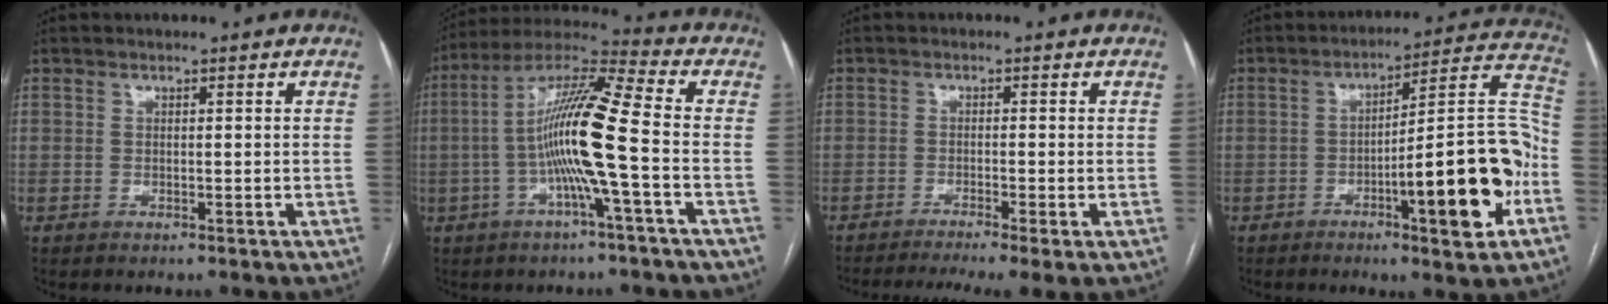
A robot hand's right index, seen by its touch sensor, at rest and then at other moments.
{"total": 13.4, "force": [-2.3, -0.5, 13.2], "torque": [-0.251, 0.015, -0.053]}
{"total": 8.4, "force": [-6.3, 0.4, 5.5], "torque": [-0.084, -0.010, -0.101]}
{"total": 17.4, "force": [-5.9, 2.2, 16.2], "torque": [-0.211, 0.023, -0.079]}